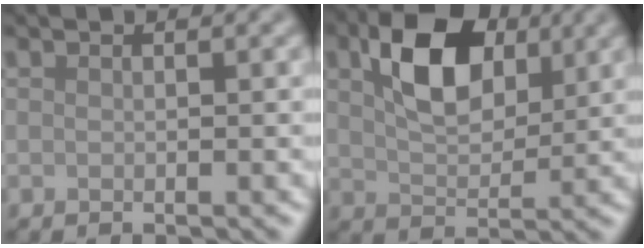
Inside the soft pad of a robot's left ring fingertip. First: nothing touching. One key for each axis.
{"total": 7.7, "fx": 2.8, "fy": 4.5, "fz": 5.6, "tx": -0.106, "ty": 0.010, "tz": 0.047}